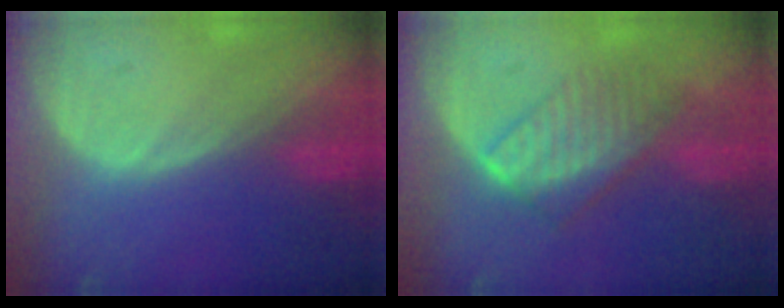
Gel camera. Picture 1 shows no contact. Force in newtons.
{"total": 6.6, "press": 6.3, "slide": 1.9}